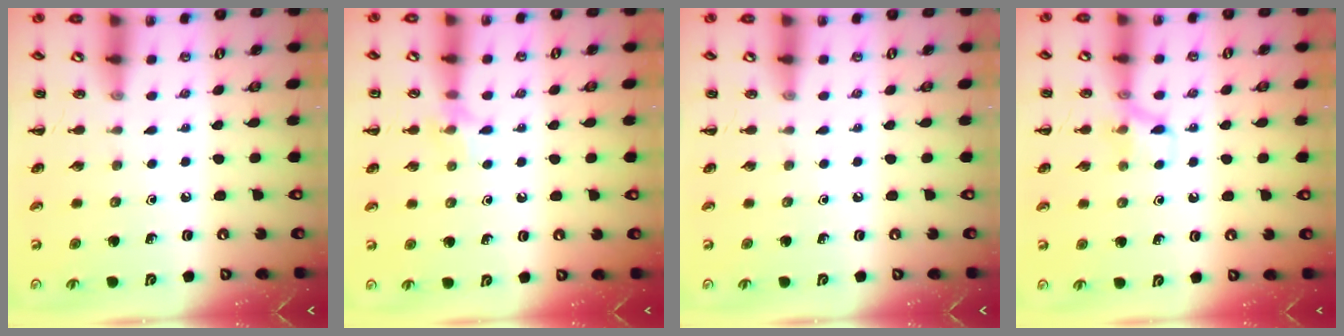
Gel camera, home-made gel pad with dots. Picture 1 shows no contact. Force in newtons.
{"total": 6.7, "press": 6.5, "slide": 1.2}
{"total": 0.0}
{"total": 8.0, "press": 7.9, "slide": 1.1}